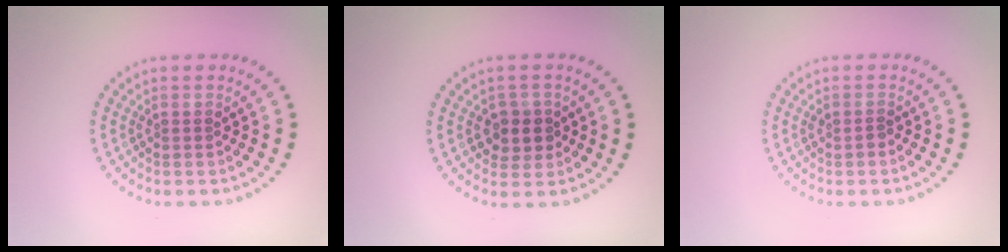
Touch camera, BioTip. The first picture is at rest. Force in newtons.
{"total": 2.5, "press": 2.4, "slide": 0.9}
{"total": 0.6, "press": 0.6, "slide": 0.3}